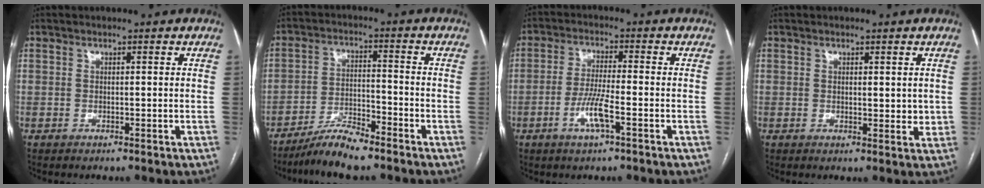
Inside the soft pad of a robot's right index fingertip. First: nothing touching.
{"total": 7.4, "force": [-6.2, 1.0, 4.0], "torque": [-0.075, -0.013, -0.115]}
{"total": 5.9, "force": [-2.5, 0.4, 5.4], "torque": [-0.108, -0.005, -0.048]}
{"total": 2.7, "force": [0.6, 1.1, 2.4], "torque": [-0.035, -0.008, 0.009]}